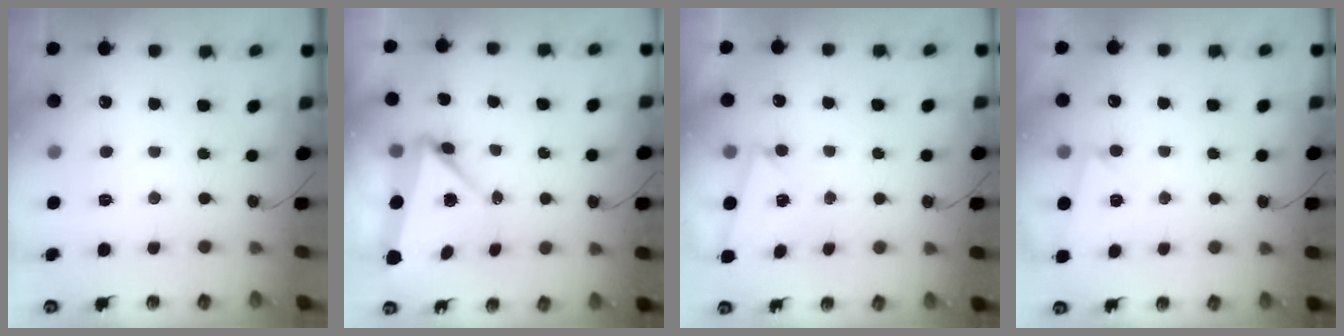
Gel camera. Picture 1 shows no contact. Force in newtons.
{"total": 5.7, "press": 5.7, "slide": 0.1}
{"total": 2.6, "press": 1.9, "slide": 1.8}
{"total": 2.9, "press": 2.8, "slide": 0.6}